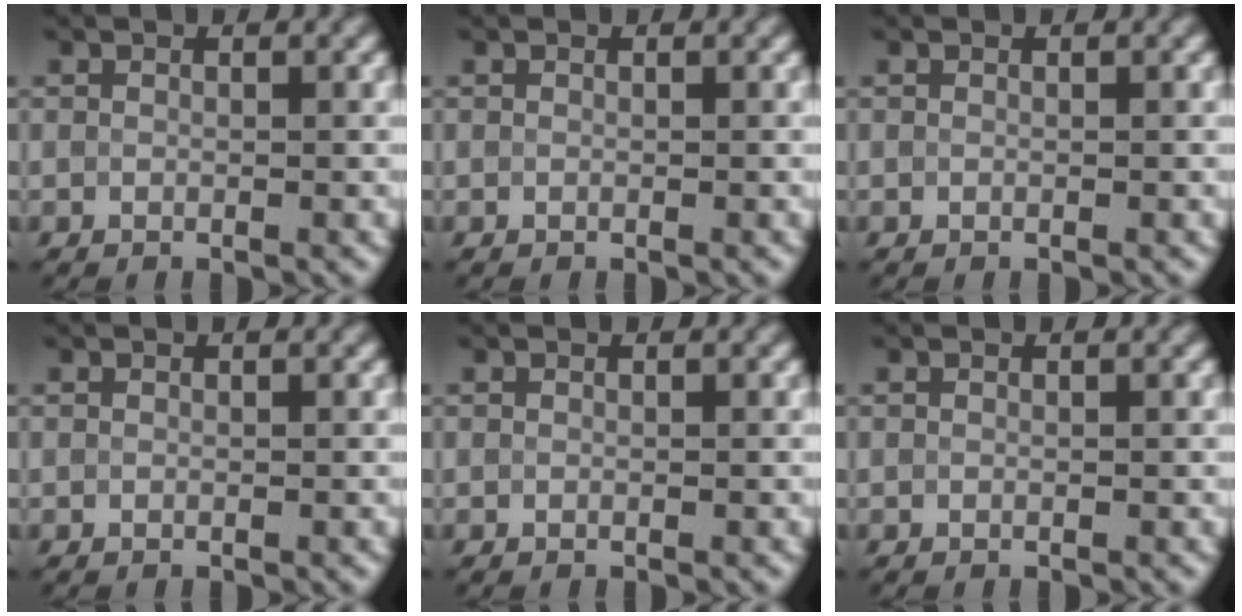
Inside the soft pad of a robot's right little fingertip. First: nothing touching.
{"total": 0.0}
{"total": 0.0}
{"total": 0.0}
{"total": 0.0}
{"total": 0.0}